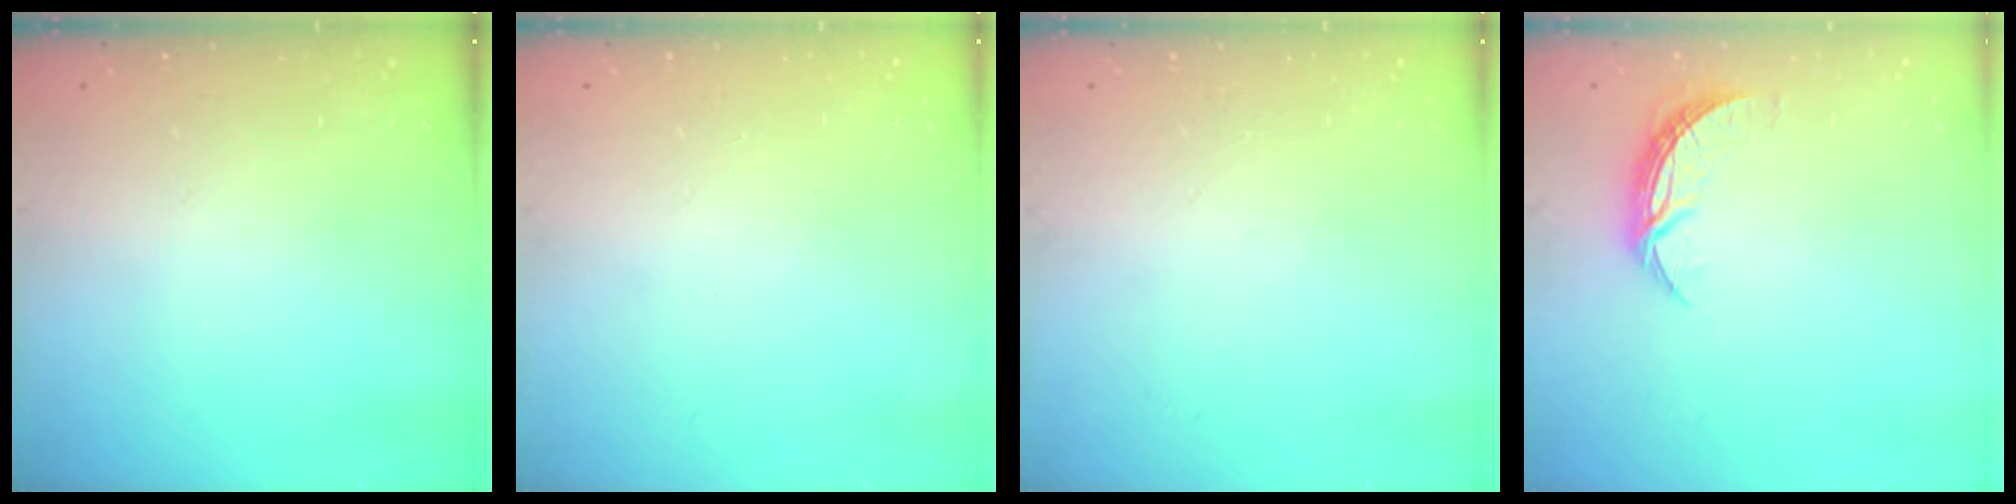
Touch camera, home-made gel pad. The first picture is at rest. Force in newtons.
{"total": 0.0}
{"total": 0.0}
{"total": 6.7, "press": 6.7, "slide": 0.4}